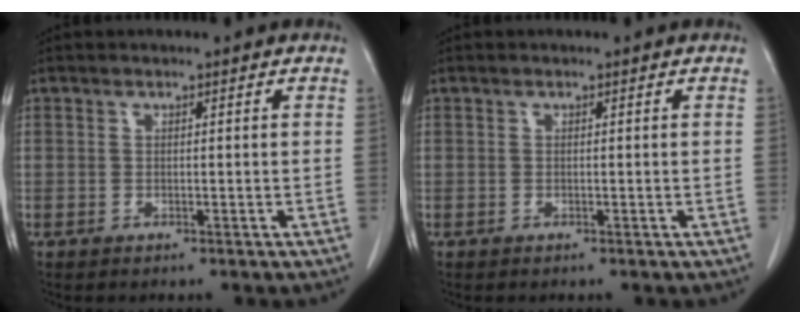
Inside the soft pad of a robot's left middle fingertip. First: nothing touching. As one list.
[{"total": 0.0}]